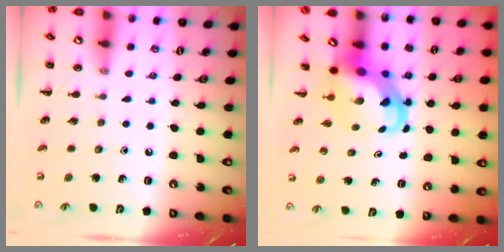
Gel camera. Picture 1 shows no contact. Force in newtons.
{"total": 5.7, "press": 5.5, "slide": 1.5}